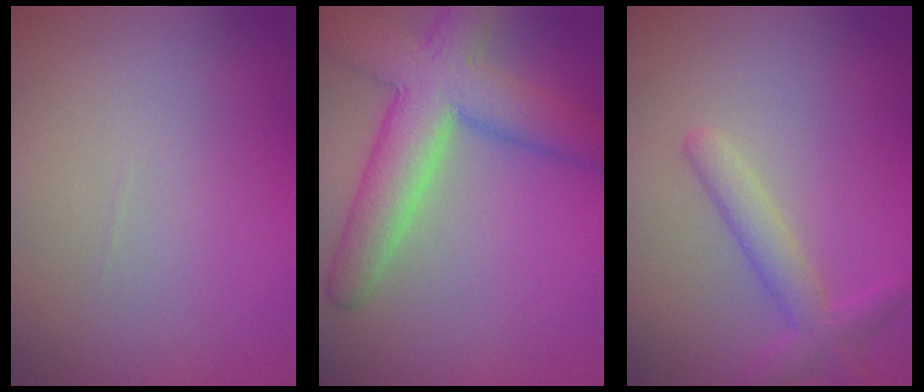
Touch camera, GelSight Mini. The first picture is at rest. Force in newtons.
{"total": 8.3, "press": 8.3, "slide": 0.5}
{"total": 2.8, "press": 2.8, "slide": 0.1}